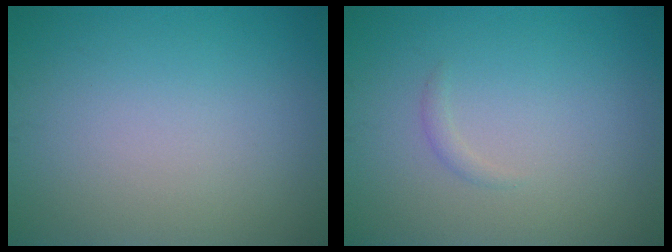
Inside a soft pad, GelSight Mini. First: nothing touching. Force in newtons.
{"total": 0.7, "press": 0.7, "slide": 0.1}